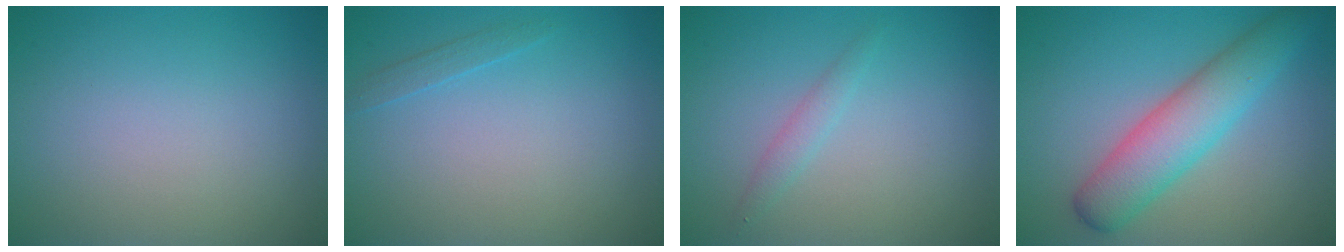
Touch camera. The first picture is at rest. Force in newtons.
{"total": 0.9, "press": 0.9, "slide": 0.1}
{"total": 1.5, "press": 1.5, "slide": 0.1}
{"total": 5.6, "press": 5.6, "slide": 0.2}